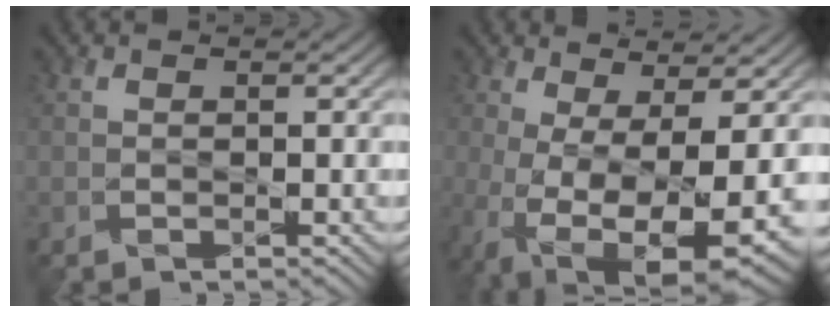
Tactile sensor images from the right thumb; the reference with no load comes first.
{"total": 12.9, "force": [-3.9, 5.0, 11.3], "torque": [-0.222, -0.037, -0.045]}